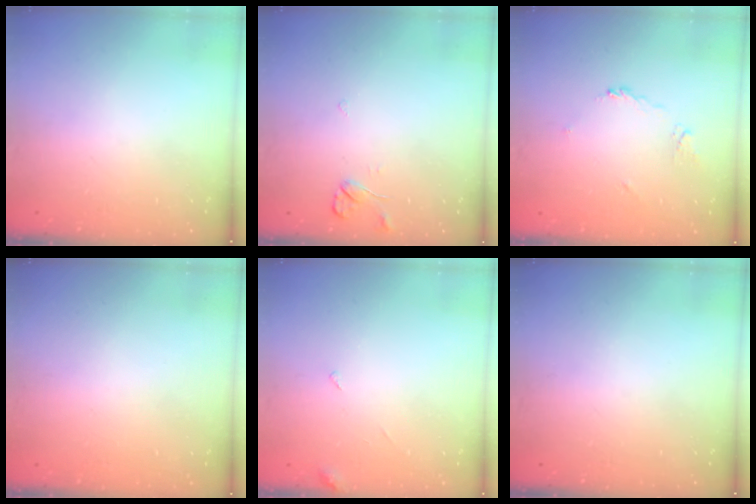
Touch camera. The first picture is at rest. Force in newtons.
{"total": 4.5, "press": 4.5, "slide": 0.6}
{"total": 3.6, "press": 3.5, "slide": 0.6}
{"total": 1.8, "press": 1.7, "slide": 0.1}
{"total": 3.4, "press": 3.4, "slide": 0.3}
{"total": 0.0}